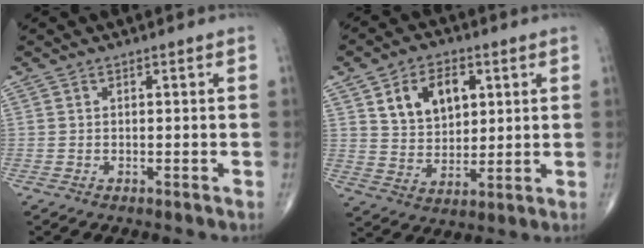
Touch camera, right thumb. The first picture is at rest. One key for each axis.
{"total": 11.1, "fx": 4.1, "fy": 7.5, "fz": 7.0, "tx": -0.084, "ty": -0.016, "tz": 0.077}